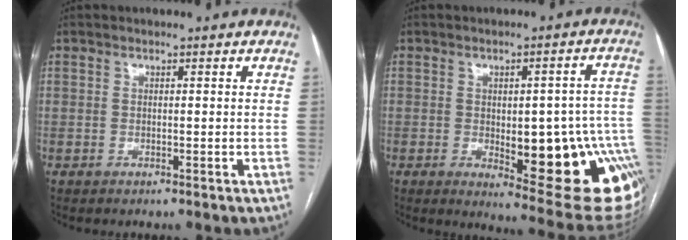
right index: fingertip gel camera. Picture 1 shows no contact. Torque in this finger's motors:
{"motor_torque": [2.01, -0.13, 0.47, 0.14]}